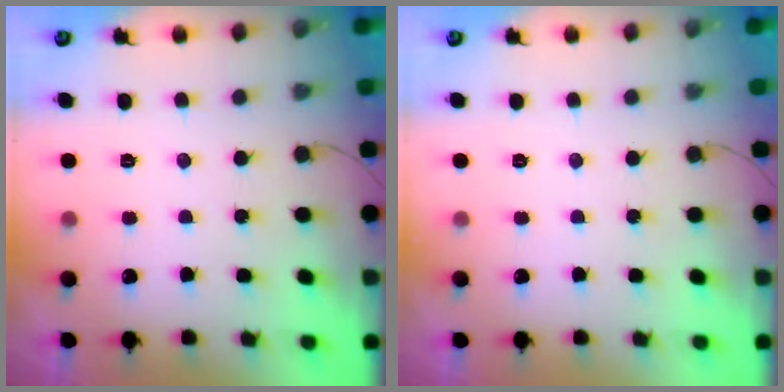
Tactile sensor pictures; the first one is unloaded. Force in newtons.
{"total": 0.0}